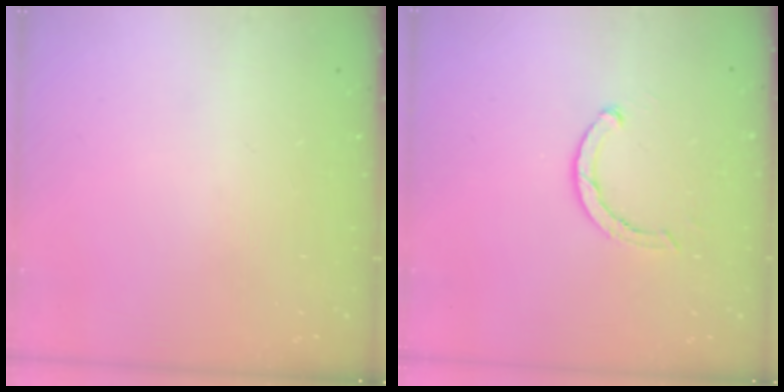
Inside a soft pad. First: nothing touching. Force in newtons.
{"total": 3.5, "press": 3.4, "slide": 0.6}